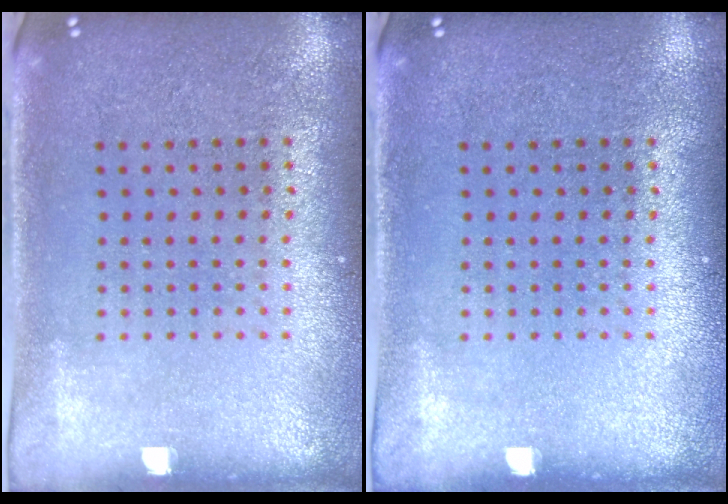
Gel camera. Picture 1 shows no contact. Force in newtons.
{"total": 0.0}